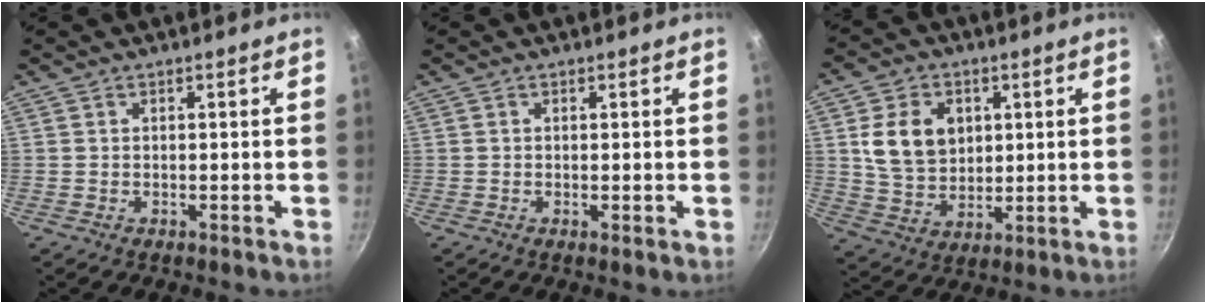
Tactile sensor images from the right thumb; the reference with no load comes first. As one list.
[{"total": 0.8, "force": [-0.1, 0.1, 0.8], "torque": [-0.016, -0.004, -0.004]}, {"total": 11.6, "force": [2.8, 8.9, 7.0], "torque": [-0.096, -0.011, 0.059]}]